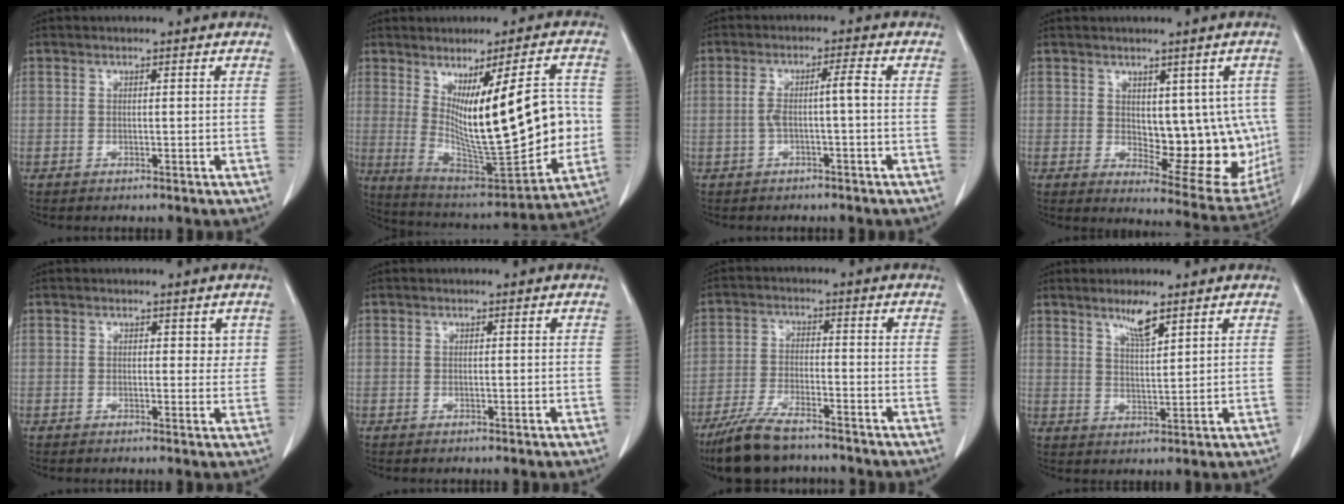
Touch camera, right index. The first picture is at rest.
{"total": 19.8, "force": [1.1, 4.0, 19.3], "torque": [-0.304, -0.015, 0.036]}
{"total": 3.8, "force": [-0.4, -0.1, 3.8], "torque": [-0.075, 0.015, -0.002]}
{"total": 12.5, "force": [0.8, 6.3, 10.8], "torque": [-0.113, -0.003, 0.030]}
{"total": 2.2, "force": [1.3, 1.3, 1.2], "torque": [-0.002, -0.007, 0.017]}
{"total": 0.0}
{"total": 9.4, "force": [-7.6, 2.3, 5.1], "torque": [-0.101, -0.024, -0.135]}
{"total": 4.6, "force": [3.4, 0.4, 3.2], "torque": [-0.057, -0.005, 0.062]}